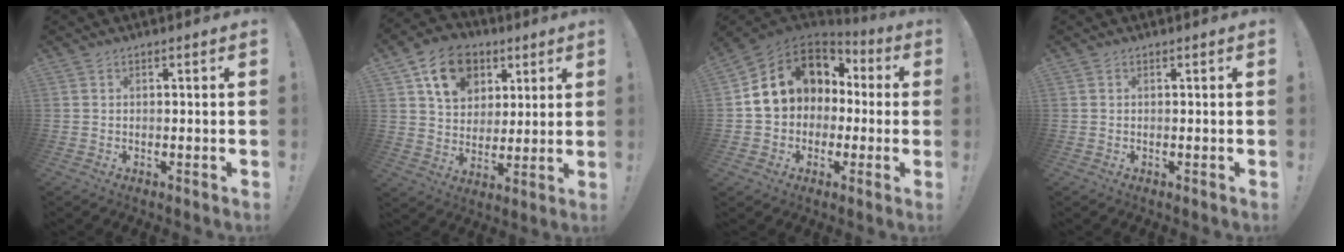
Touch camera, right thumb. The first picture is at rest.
{"total": 15.3, "force": [7.1, 11.4, 7.4], "torque": [-0.102, -0.026, 0.135]}
{"total": 13.6, "force": [2.7, 11.6, 6.6], "torque": [-0.106, -0.005, 0.067]}
{"total": 0.0}